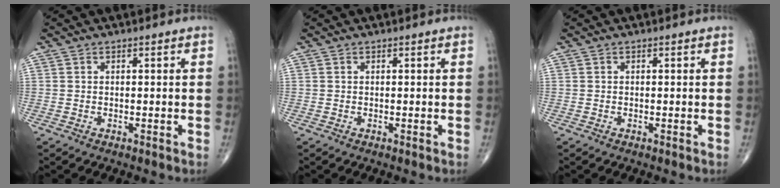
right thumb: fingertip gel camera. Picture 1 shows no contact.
{"total": 0.0}
{"total": 0.0}